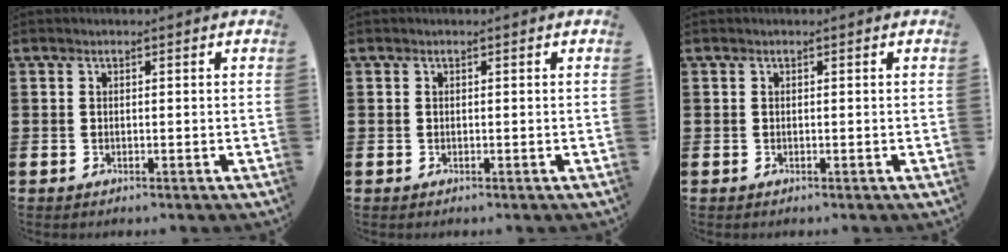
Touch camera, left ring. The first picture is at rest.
{"total": 0.0}
{"total": 0.0}